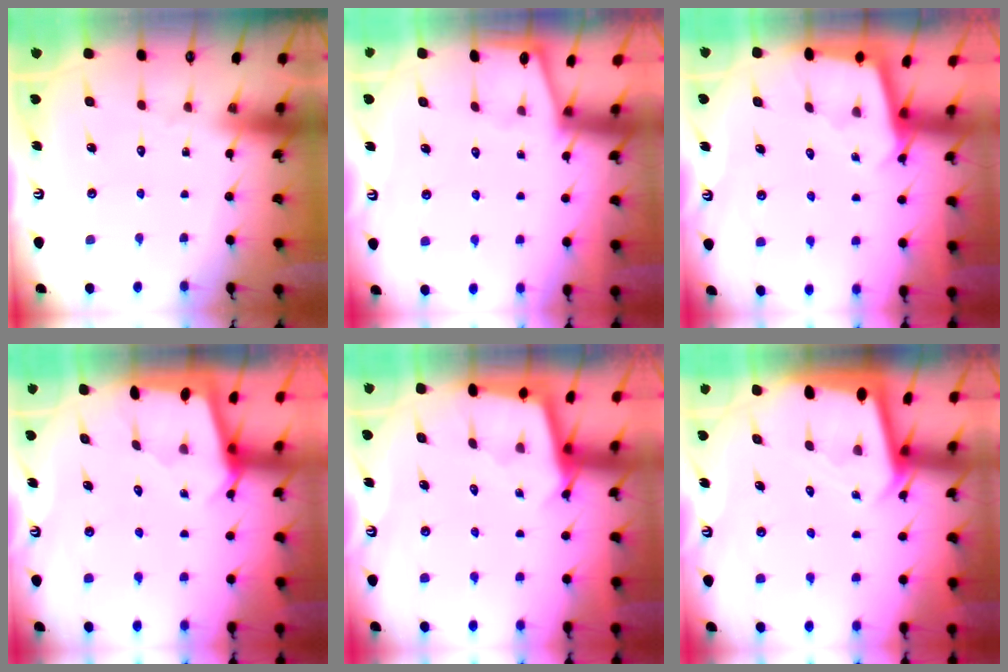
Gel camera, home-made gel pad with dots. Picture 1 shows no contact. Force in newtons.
{"total": 0.0}
{"total": 2.3, "press": 2.3, "slide": 0.2}
{"total": 2.2, "press": 2.2, "slide": 0.3}
{"total": 2.5, "press": 2.5, "slide": 0.2}
{"total": 2.1, "press": 2.1, "slide": 0.2}